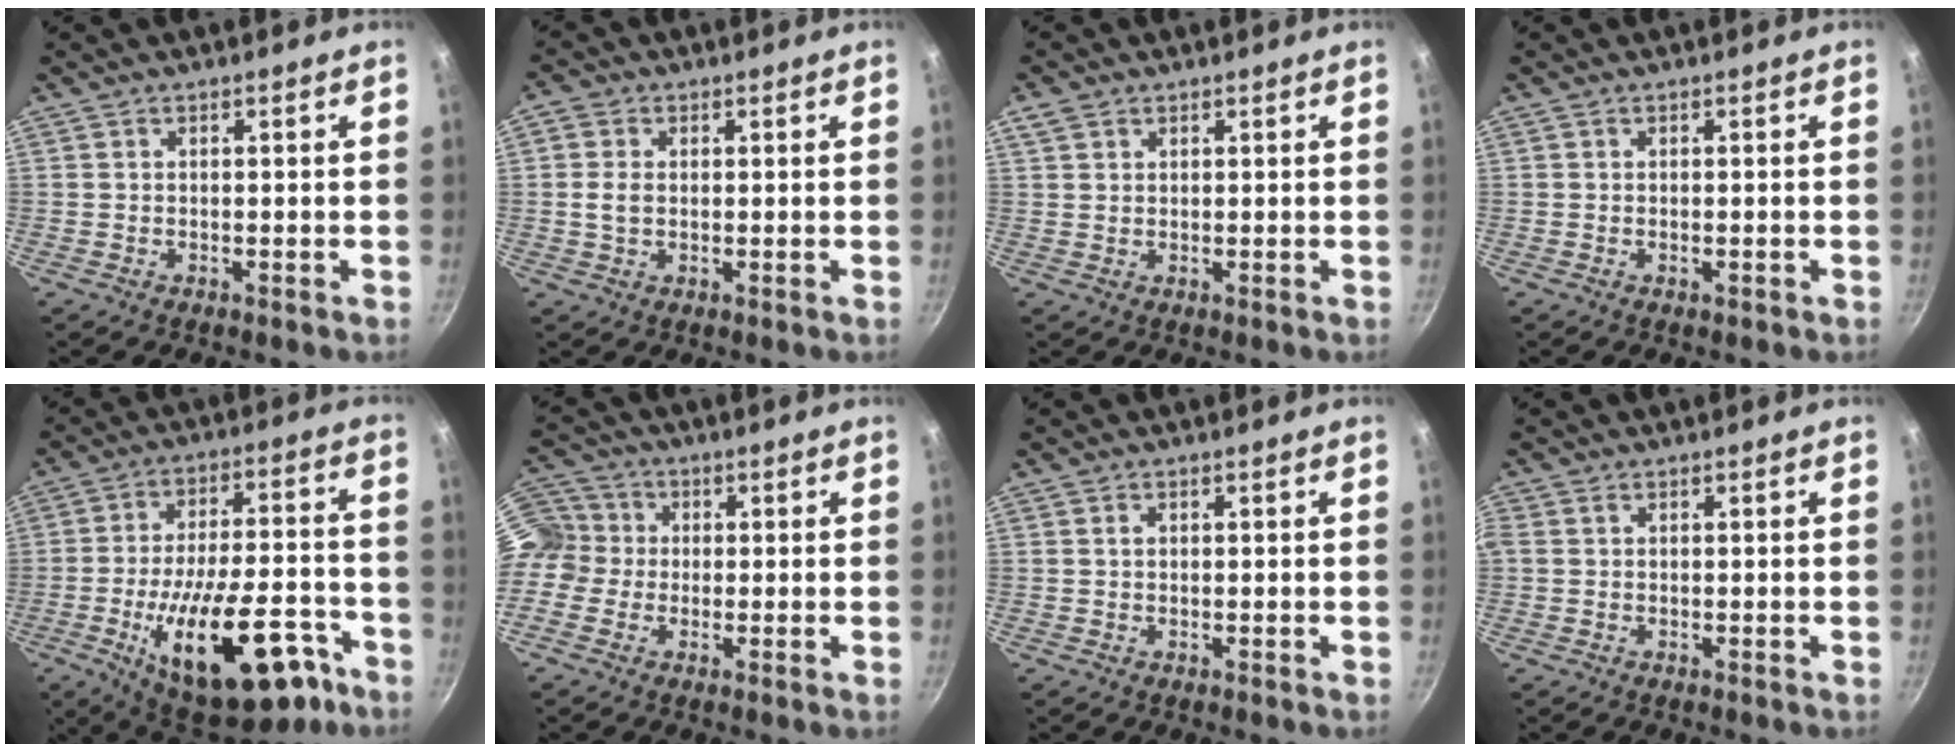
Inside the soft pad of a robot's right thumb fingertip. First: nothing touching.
{"total": 4.0, "force": [0.3, 2.9, 2.7], "torque": [-0.046, 0.003, -0.002]}
{"total": 2.7, "force": [1.5, 1.8, 1.3], "torque": [-0.020, 0.001, 0.028]}
{"total": 0.8, "force": [-0.2, 0.3, 0.7], "torque": [-0.010, 0.002, -0.005]}
{"total": 24.0, "force": [-10.7, 10.4, 18.8], "torque": [-0.257, 0.048, -0.147]}
{"total": 11.2, "force": [0.5, 10.4, 4.3], "torque": [-0.091, 0.026, -0.008]}
{"total": 0.7, "force": [0.2, 0.6, 0.4], "torque": [-0.005, 0.003, 0.004]}
{"total": 0.6, "force": [0.2, 0.5, 0.4], "torque": [-0.009, 0.003, 0.002]}